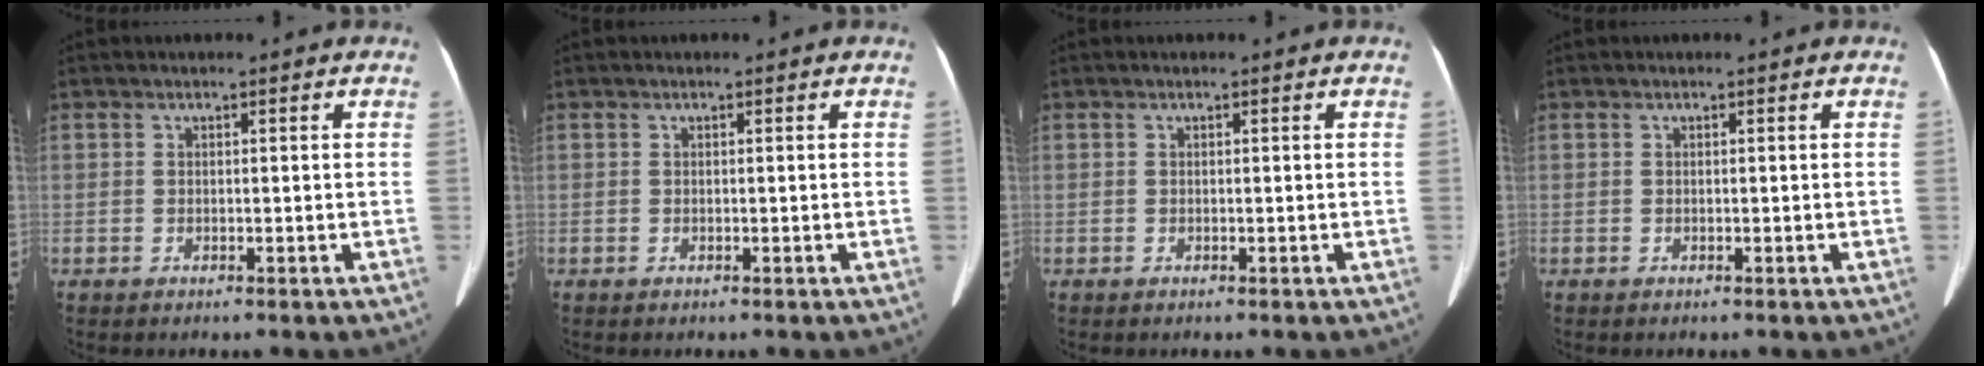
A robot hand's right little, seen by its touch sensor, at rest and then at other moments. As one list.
[{"total": 0.0}, {"total": 0.0}, {"total": 0.0}]